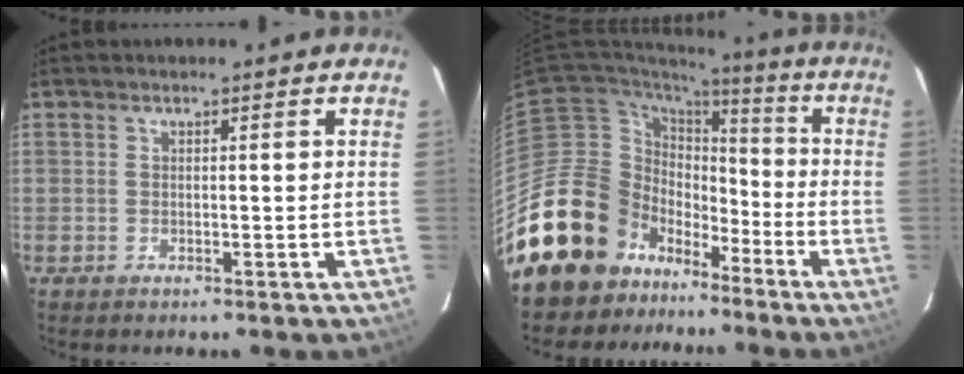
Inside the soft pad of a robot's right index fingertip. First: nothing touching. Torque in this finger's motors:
{"motor_torque": [0.02, -0.42, 0.07, -0.21]}